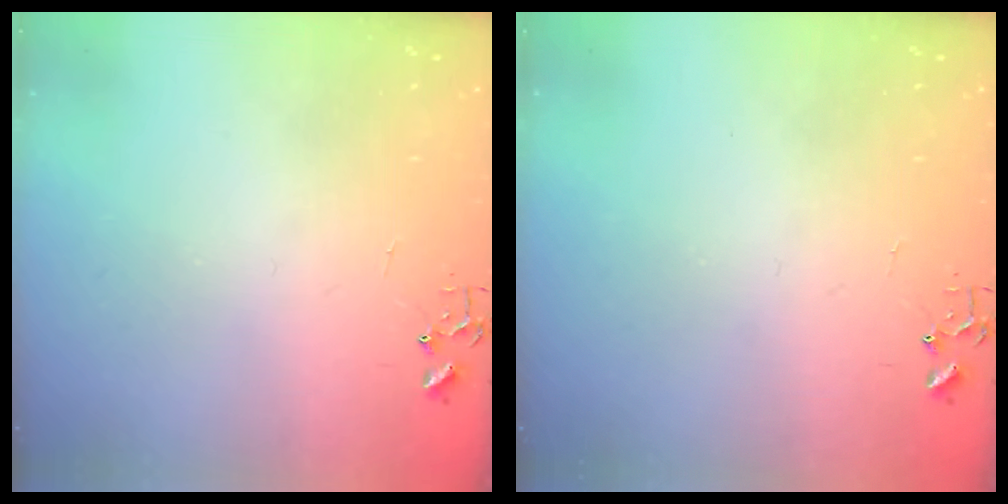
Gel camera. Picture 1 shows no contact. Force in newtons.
{"total": 0.0}